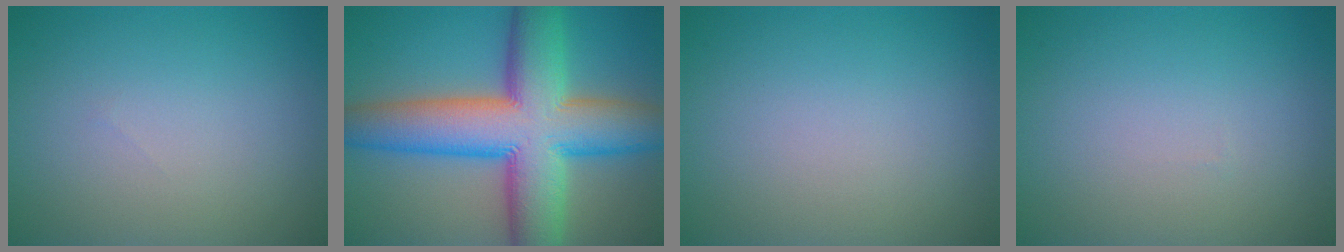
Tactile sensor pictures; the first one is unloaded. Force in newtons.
{"total": 14.2, "press": 14.2, "slide": 0.4}
{"total": 0.0}
{"total": 0.0}